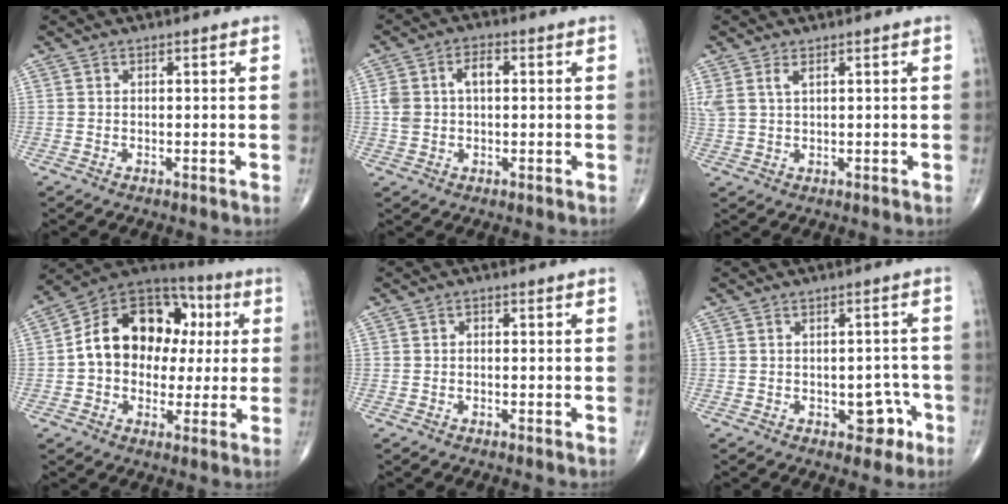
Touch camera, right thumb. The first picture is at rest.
{"total": 6.1, "force": [0.8, 3.7, 4.7], "torque": [-0.096, 0.021, 0.016]}
{"total": 3.1, "force": [1.6, 1.2, 2.4], "torque": [-0.063, 0.007, 0.042]}
{"total": 18.5, "force": [1.8, 13.7, 12.3], "torque": [-0.153, 0.036, 0.020]}
{"total": 0.9, "force": [-0.1, 0.7, 0.5], "torque": [0.001, 0.003, -0.008]}
{"total": 5.0, "force": [-2.2, 3.2, 3.2], "torque": [-0.009, 0.023, -0.025]}